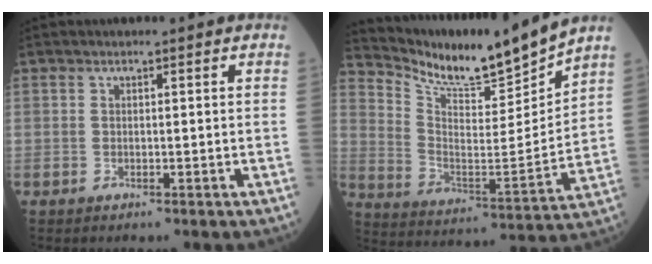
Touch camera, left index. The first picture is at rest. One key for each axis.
{"total": 13.6, "fx": 13.1, "fy": -1.0, "fz": 3.4, "tx": -0.085, "ty": -0.038, "tz": 0.233}